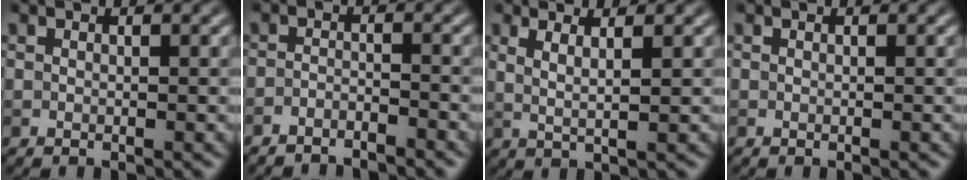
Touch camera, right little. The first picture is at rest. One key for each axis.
{"total": 2.4, "fx": -2.3, "fy": 0.3, "fz": 0.6, "tx": -0.005, "ty": -0.003, "tz": -0.040}
{"total": 2.3, "fx": 1.0, "fy": 0.6, "fz": 2.0, "tx": -0.029, "ty": -0.004, "tz": 0.015}
{"total": 0.0}